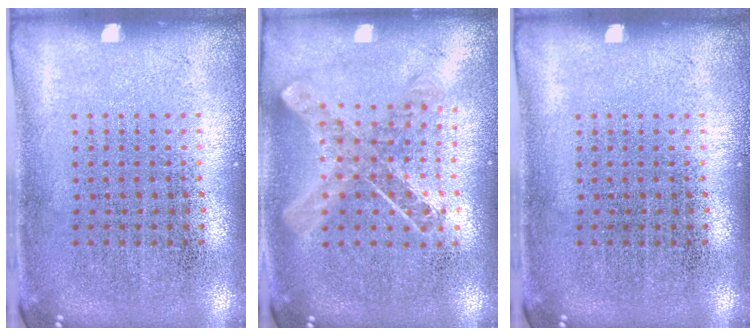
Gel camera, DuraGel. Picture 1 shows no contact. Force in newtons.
{"total": 1.0, "press": 1.0, "slide": 0.1}
{"total": 0.0}